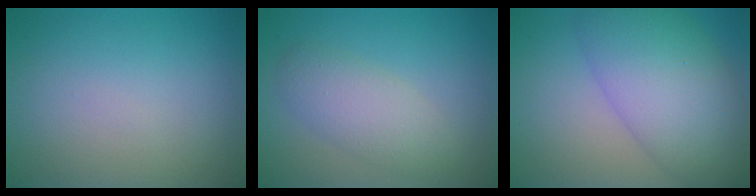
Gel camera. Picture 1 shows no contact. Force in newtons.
{"total": 3.5, "press": 3.5, "slide": 0.2}
{"total": 9.3, "press": 9.3, "slide": 0.2}